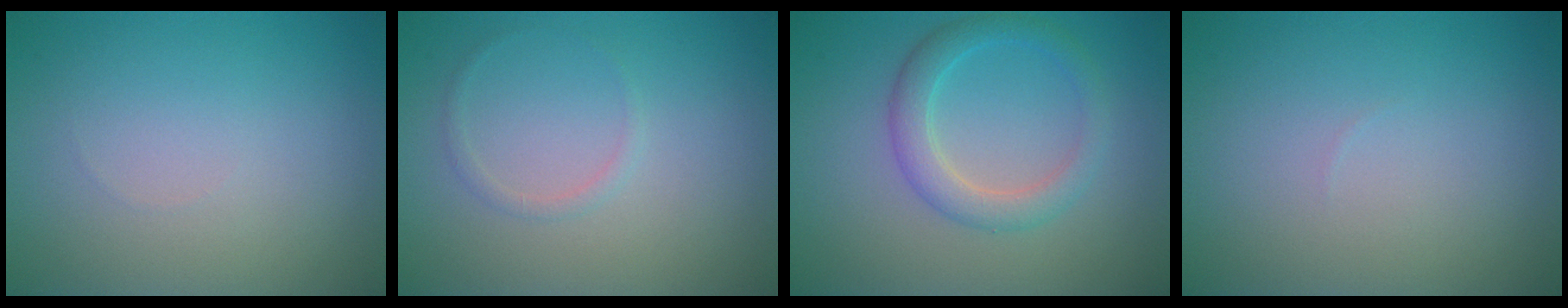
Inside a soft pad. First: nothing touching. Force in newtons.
{"total": 0.8, "press": 0.8, "slide": 0.0}
{"total": 3.0, "press": 3.0, "slide": 0.1}
{"total": 0.0}